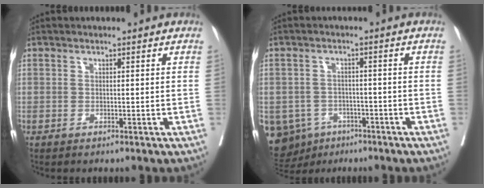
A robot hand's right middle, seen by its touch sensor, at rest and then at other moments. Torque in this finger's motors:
{"motor_torque": [1.06, -1.08, 1.05, 0.21]}